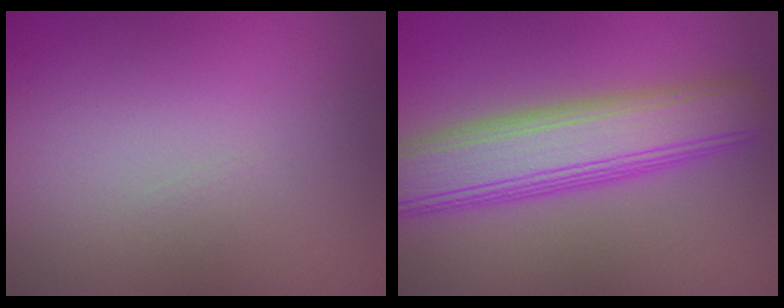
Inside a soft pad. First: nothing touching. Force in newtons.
{"total": 7.6, "press": 7.6, "slide": 0.2}